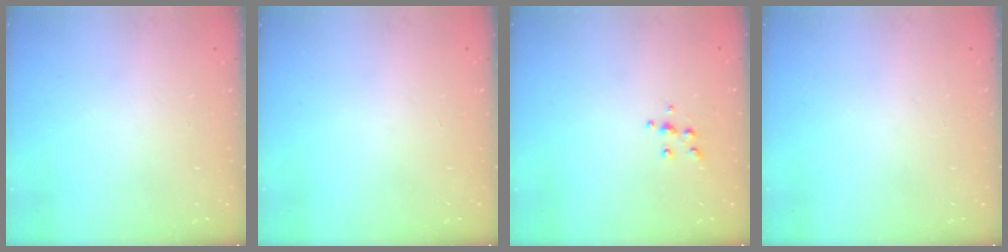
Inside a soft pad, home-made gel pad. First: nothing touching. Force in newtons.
{"total": 0.0}
{"total": 5.3, "press": 5.2, "slide": 0.5}
{"total": 0.0}